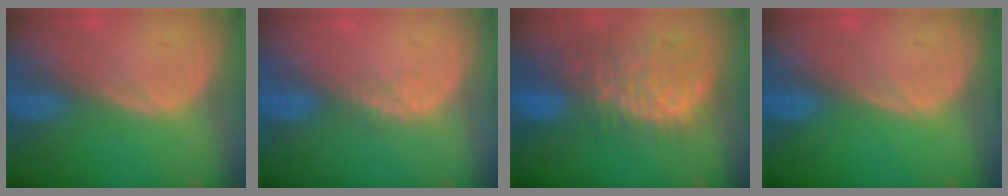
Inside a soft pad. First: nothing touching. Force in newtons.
{"total": 2.2, "press": 1.6, "slide": 1.5}
{"total": 10.9, "press": 9.4, "slide": 5.4}
{"total": 0.0}